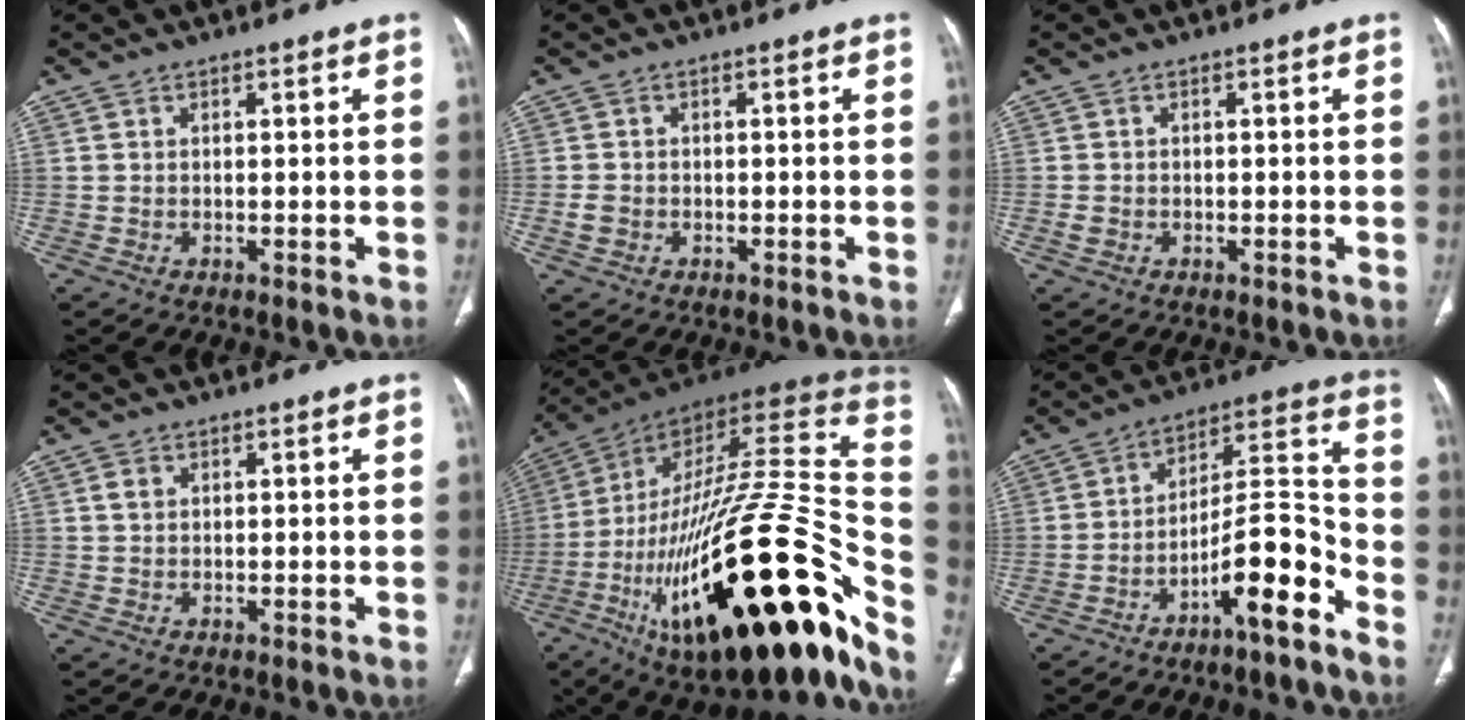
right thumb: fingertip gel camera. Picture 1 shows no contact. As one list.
[{"total": 1.9, "force": [-0.7, 1.5, 0.9], "torque": [-0.020, 0.007, -0.013]}, {"total": 1.2, "force": [-0.5, 0.9, 0.5], "torque": [-0.013, 0.005, -0.008]}, {"total": 1.4, "force": [0.4, 1.1, 0.7], "torque": [-0.010, 0.004, 0.007]}, {"total": 47.3, "force": [-16.8, 14.9, 41.6], "torque": [-0.574, 0.061, -0.268]}, {"total": 13.1, "force": [-7.9, 2.7, 10.2], "torque": [-0.162, 0.080, -0.130]}]